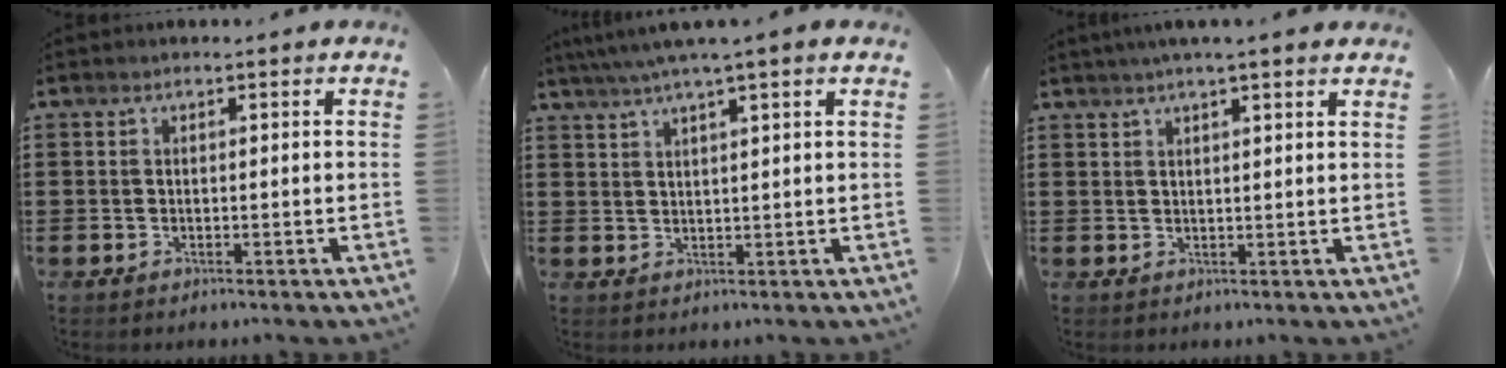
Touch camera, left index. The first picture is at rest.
{"total": 3.5, "force": [2.6, -0.4, 2.3], "torque": [-0.051, -0.002, 0.046]}
{"total": 2.6, "force": [2.2, -0.2, 1.4], "torque": [-0.034, 0.003, 0.041]}